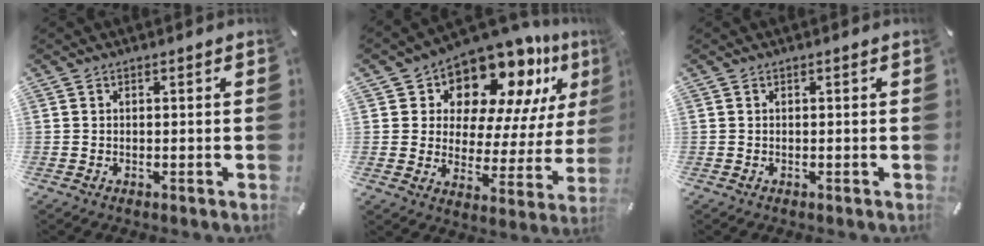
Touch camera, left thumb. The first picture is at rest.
{"total": 14.8, "force": [11.9, 7.2, 5.2], "torque": [-0.085, -0.112, 0.203]}
{"total": 0.0}